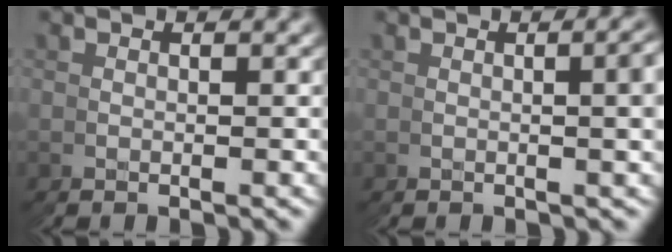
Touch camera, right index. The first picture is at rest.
{"total": 2.4, "force": [0.4, 0.2, 2.3], "torque": [-0.025, 0.005, 0.009]}